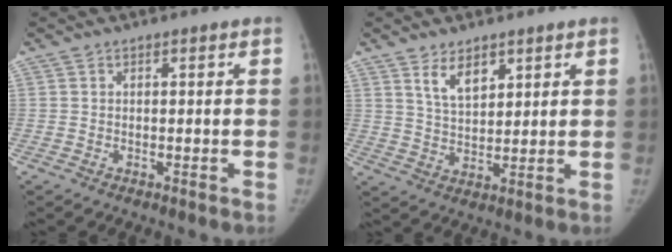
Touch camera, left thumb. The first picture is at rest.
{"total": 6.2, "force": [3.8, 3.1, 3.7], "torque": [-0.048, -0.030, 0.075]}